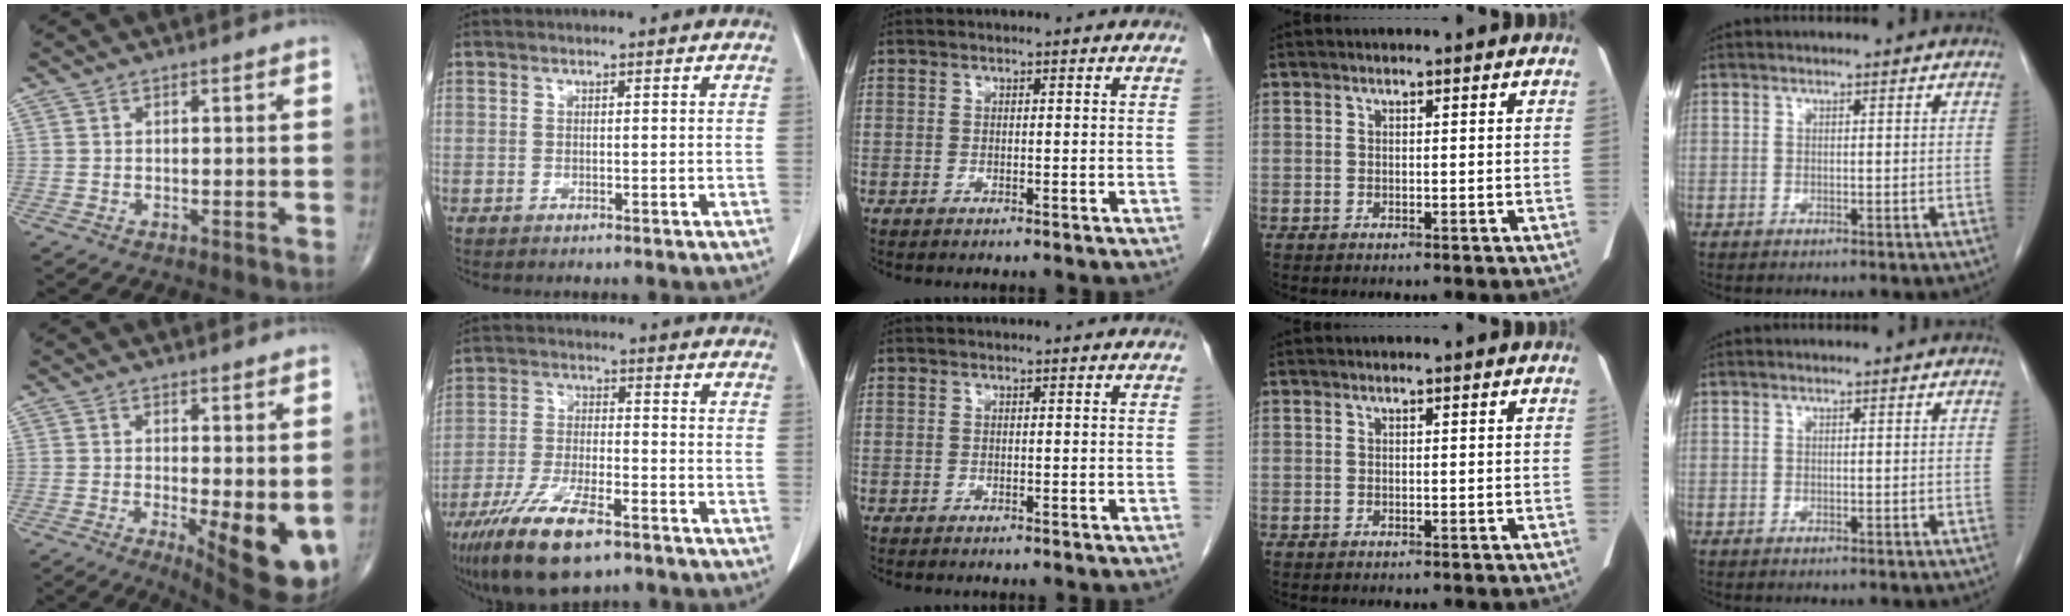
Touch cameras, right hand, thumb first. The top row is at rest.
{"thumb": {"total": 10.8, "force": [-2.0, 3.4, 10.0], "torque": [-0.131, -0.024, -0.017]}, "index": {"total": 13.6, "force": [-8.8, 3.9, 9.6], "torque": [-0.191, -0.021, -0.156]}}